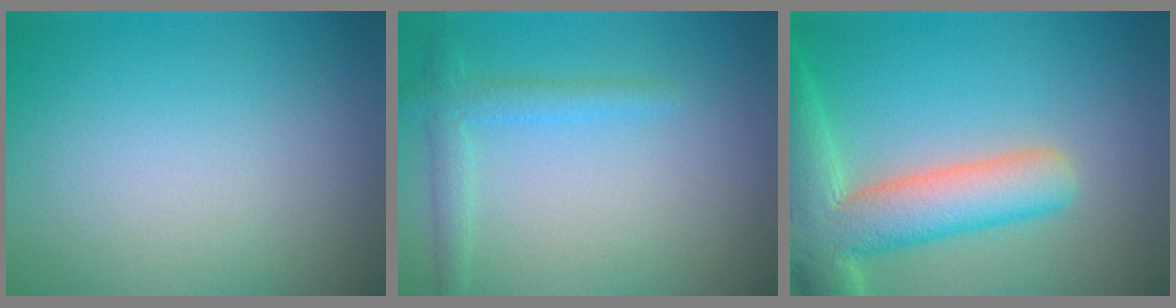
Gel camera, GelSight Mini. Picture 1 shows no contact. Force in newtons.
{"total": 2.3, "press": 2.3, "slide": 0.2}
{"total": 9.0, "press": 9.0, "slide": 0.8}